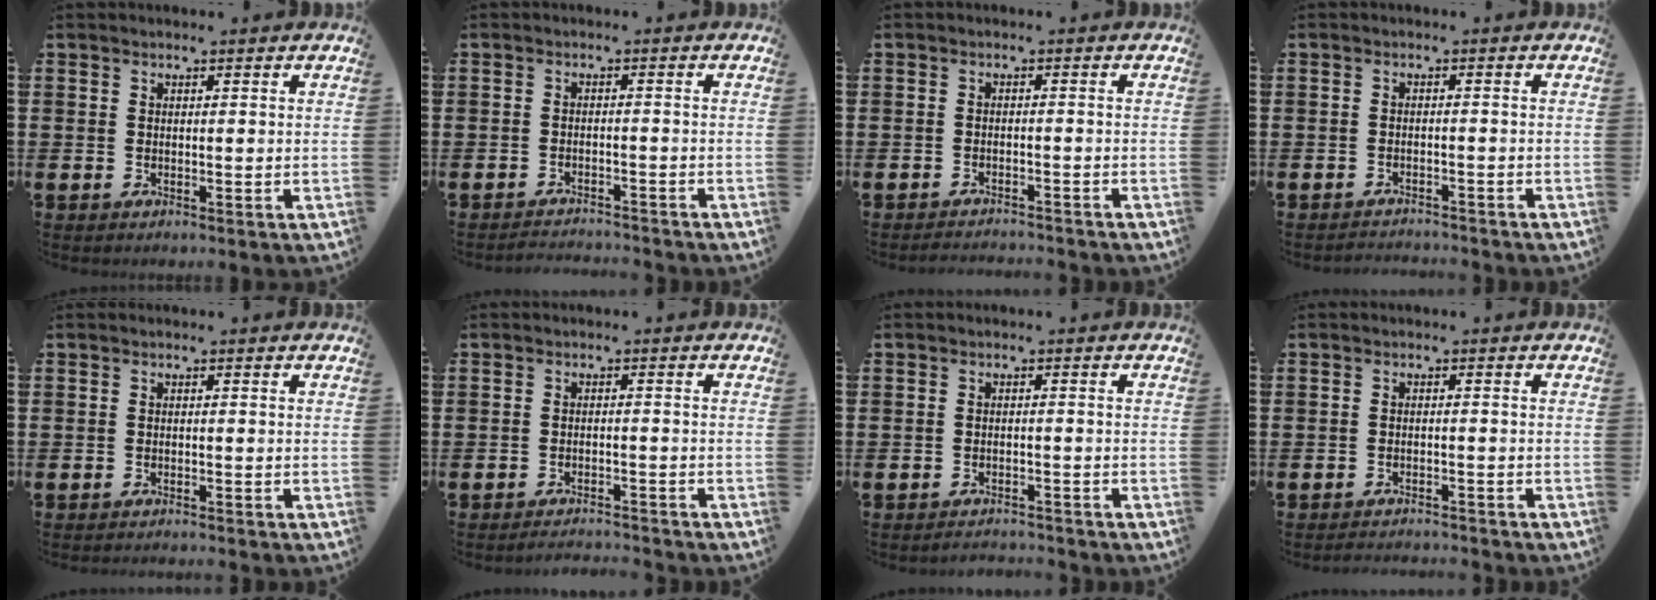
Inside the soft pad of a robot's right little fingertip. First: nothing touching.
{"total": 1.7, "force": [-1.7, -0.1, -0.1], "torque": [-0.003, 0.005, -0.036]}
{"total": 1.5, "force": [-1.5, -0.1, 0.0], "torque": [-0.003, 0.004, -0.031]}
{"total": 1.4, "force": [-1.4, -0.1, -0.2], "torque": [-0.001, 0.004, -0.030]}
{"total": 0.7, "force": [-0.7, -0.1, 0.0], "torque": [-0.001, -0.001, -0.014]}
{"total": 1.6, "force": [-1.5, -0.1, 0.1], "torque": [-0.003, 0.004, -0.031]}
{"total": 1.5, "force": [-1.5, 0.0, -0.1], "torque": [-0.004, 0.004, -0.032]}
{"total": 1.6, "force": [-1.6, -0.1, 0.0], "torque": [-0.003, 0.004, -0.033]}